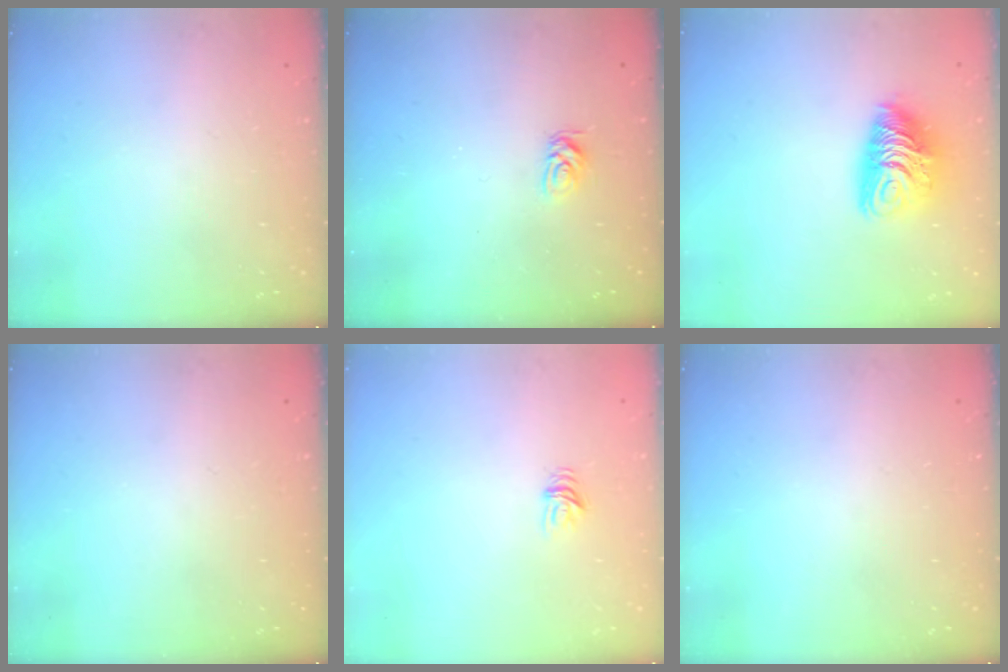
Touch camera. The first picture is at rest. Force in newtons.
{"total": 3.4, "press": 3.4, "slide": 0.5}
{"total": 10.4, "press": 10.4, "slide": 0.9}
{"total": 0.0}
{"total": 4.5, "press": 4.4, "slide": 0.5}
{"total": 0.0}